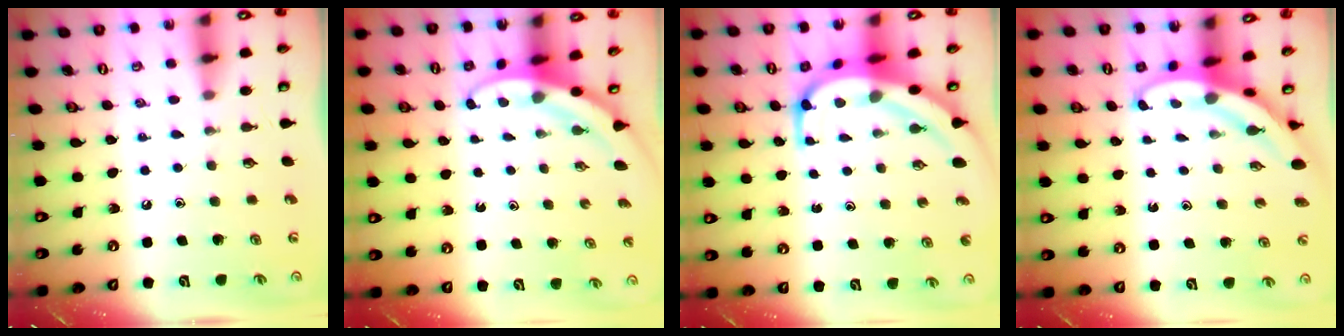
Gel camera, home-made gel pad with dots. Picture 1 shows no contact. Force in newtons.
{"total": 3.4, "press": 3.4, "slide": 0.2}
{"total": 10.9, "press": 10.8, "slide": 1.1}
{"total": 3.5, "press": 3.5, "slide": 0.1}